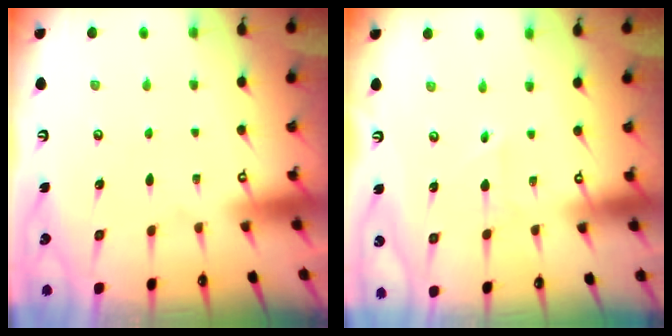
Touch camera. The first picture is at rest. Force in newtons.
{"total": 1.9, "press": 1.9, "slide": 0.2}